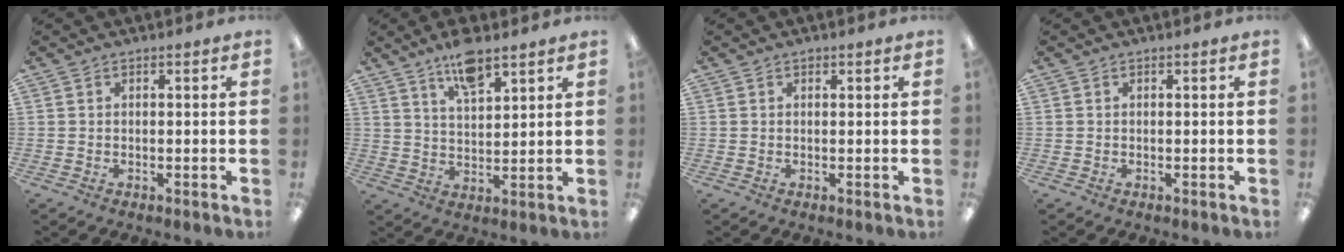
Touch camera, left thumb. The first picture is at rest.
{"total": 8.3, "force": [6.4, 2.5, 4.6], "torque": [-0.083, -0.030, 0.113]}
{"total": 0.6, "force": [0.4, 0.3, 0.2], "torque": [0.002, 0.000, 0.005]}
{"total": 0.0}